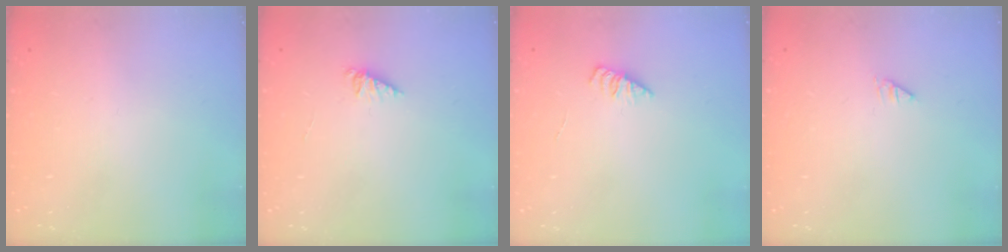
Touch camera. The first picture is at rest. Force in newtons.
{"total": 1.7, "press": 1.7, "slide": 0.2}
{"total": 1.7, "press": 1.7, "slide": 0.3}
{"total": 0.0}